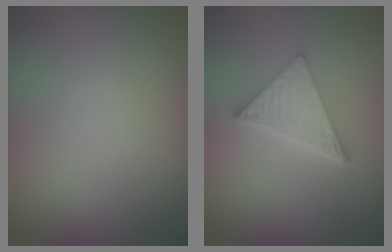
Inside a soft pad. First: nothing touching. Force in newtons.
{"total": 5.1, "press": 3.8, "slide": 3.5}